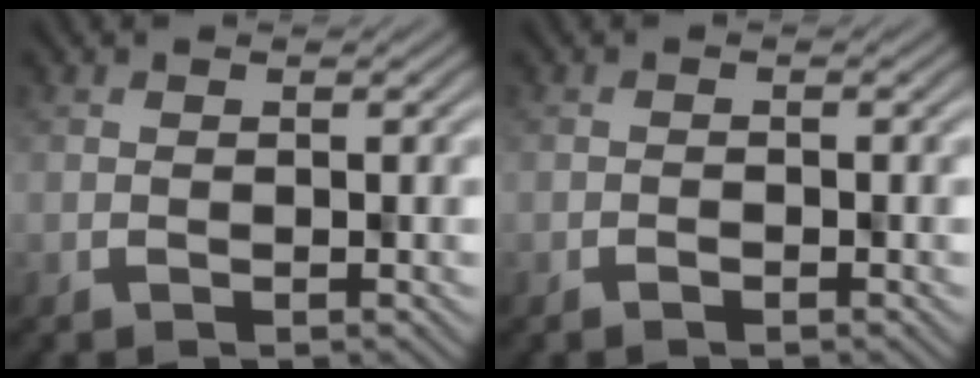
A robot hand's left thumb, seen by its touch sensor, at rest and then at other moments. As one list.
[{"total": 0.6, "force": [-0.6, 0.0, 0.0], "torque": [-0.007, -0.001, -0.009]}]